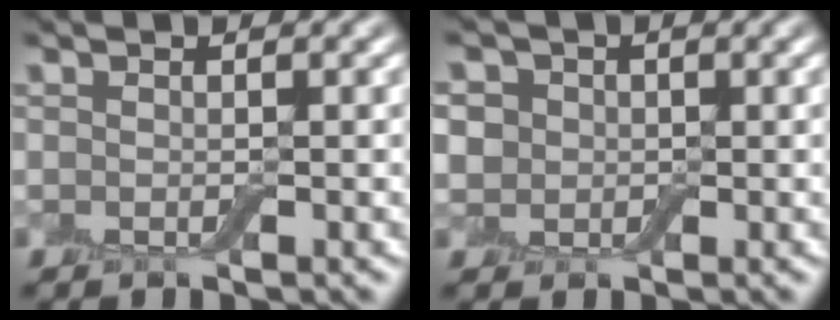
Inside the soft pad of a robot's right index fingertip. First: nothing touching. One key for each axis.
{"total": 4.1, "fx": 0.8, "fy": 3.7, "fz": 1.7, "tx": -0.034, "ty": 0.021, "tz": -0.008}